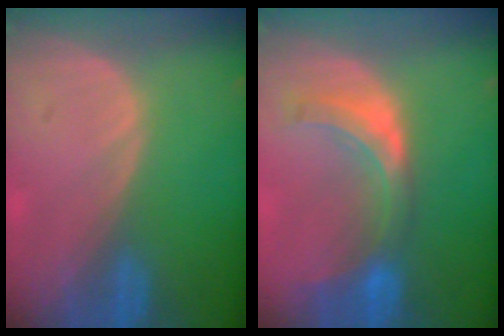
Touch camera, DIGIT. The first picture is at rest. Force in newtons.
{"total": 7.5, "press": 6.8, "slide": 3.0}